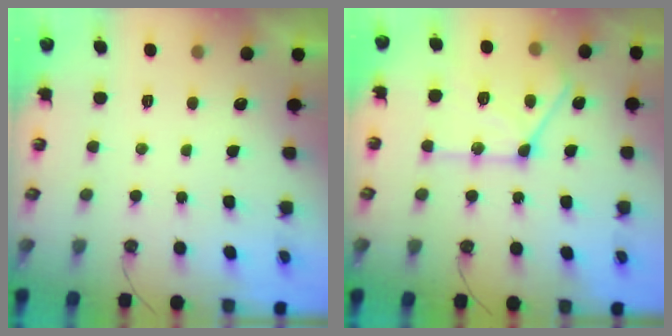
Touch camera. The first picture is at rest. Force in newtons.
{"total": 17.5, "press": 17.5, "slide": 1.4}